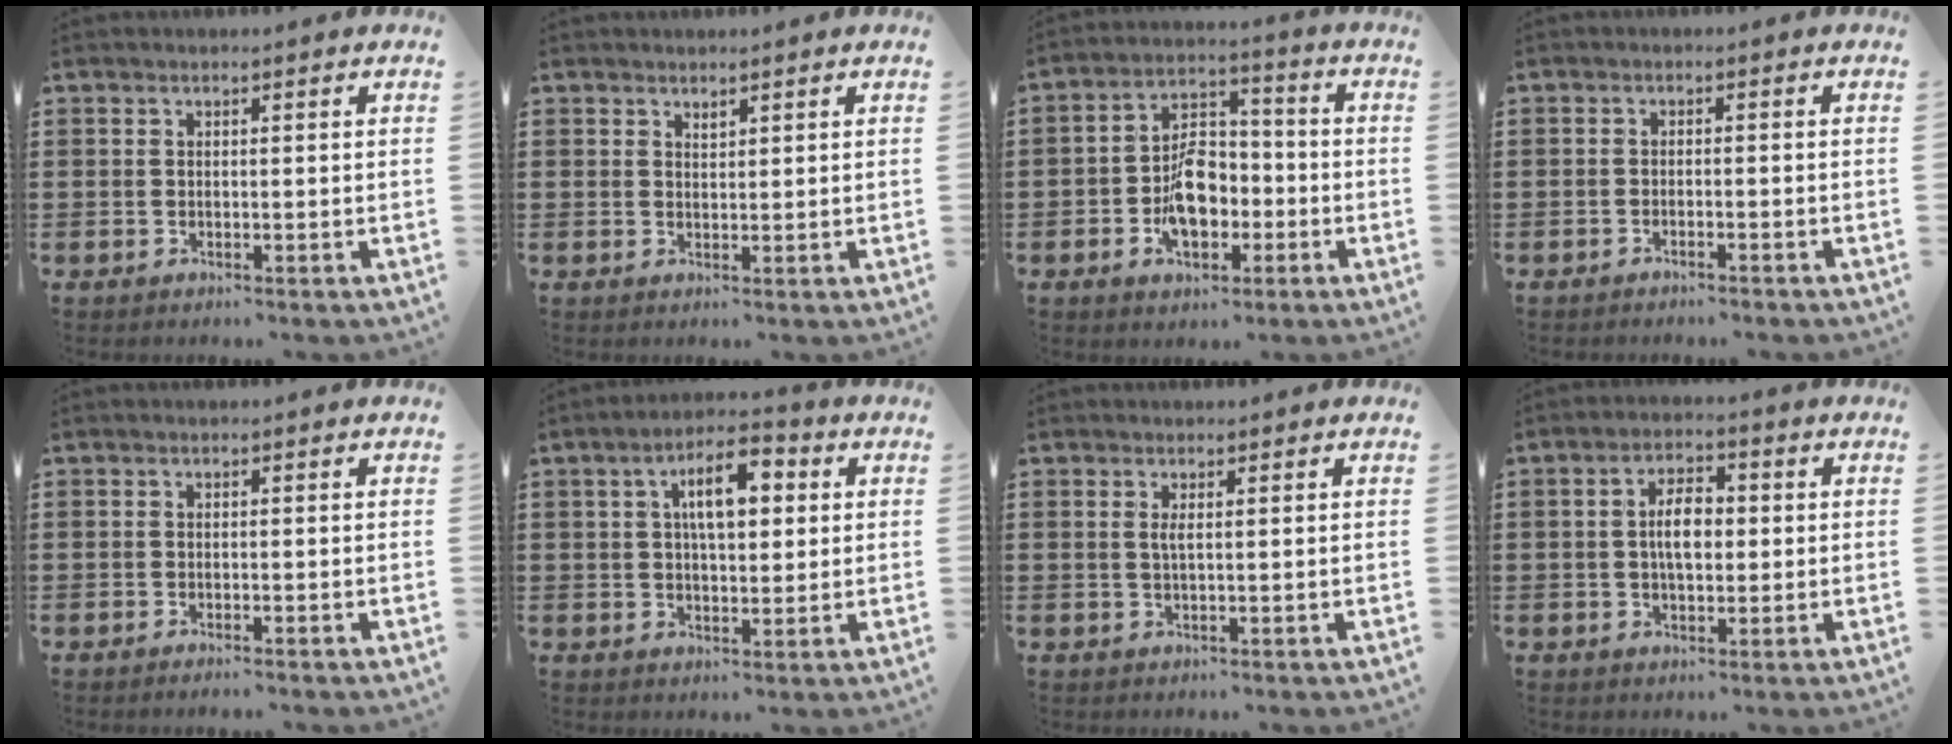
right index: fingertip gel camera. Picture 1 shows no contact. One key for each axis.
{"total": 1.0, "fx": 1.0, "fy": 0.3, "fz": 0.1, "tx": -0.003, "ty": 0.000, "tz": 0.019}
{"total": 8.4, "fx": -2.3, "fy": 5.0, "fz": 6.4, "tx": -0.121, "ty": 0.009, "tz": -0.043}
{"total": 1.3, "fx": -1.3, "fy": 0.0, "fz": 0.2, "tx": -0.007, "ty": -0.001, "tz": -0.026}
{"total": 0.7, "fx": -0.6, "fy": 0.0, "fz": 0.3, "tx": -0.008, "ty": -0.003, "tz": -0.012}
{"total": 7.9, "fx": 1.9, "fy": 3.4, "fz": 6.9, "tx": -0.116, "ty": 0.006, "tz": 0.023}
{"total": 1.3, "fx": 0.3, "fy": 0.2, "fz": 1.3, "tx": -0.027, "ty": 0.001, "tz": 0.005}
{"total": 5.1, "fx": 0.1, "fy": 2.4, "fz": 4.4, "tx": -0.080, "ty": 0.006, "tz": -0.003}